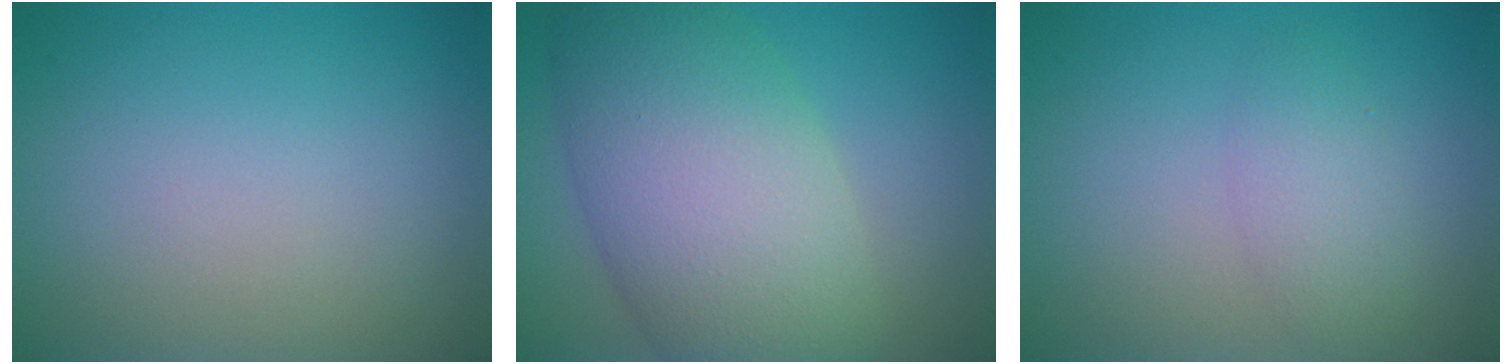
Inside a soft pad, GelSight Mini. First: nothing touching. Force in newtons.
{"total": 11.1, "press": 11.1, "slide": 0.6}
{"total": 2.4, "press": 2.4, "slide": 0.1}